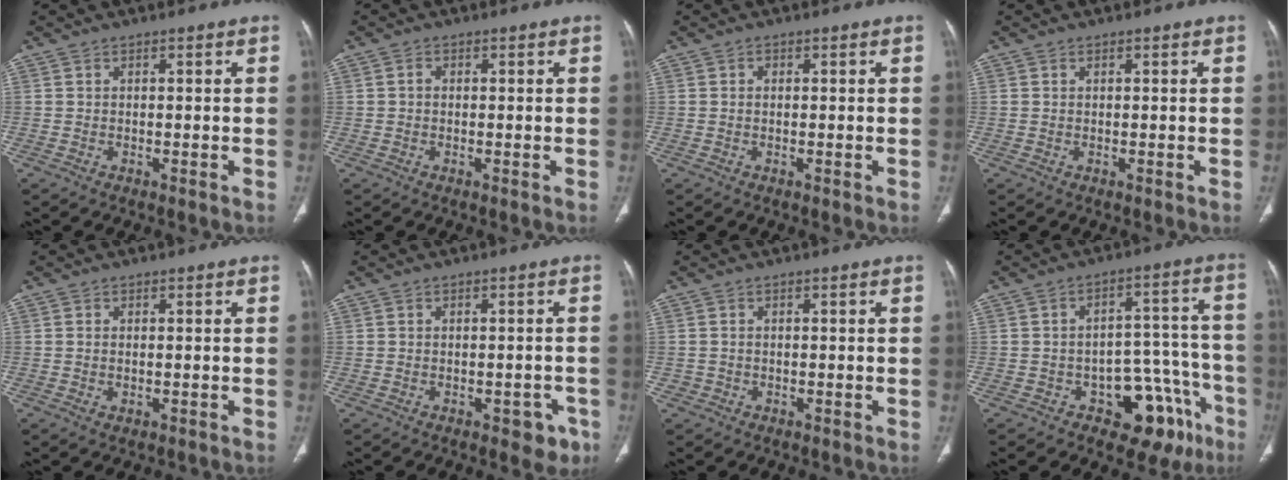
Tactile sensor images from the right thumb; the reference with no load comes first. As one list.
[{"total": 1.0, "force": [0.0, 0.8, 0.6], "torque": [-0.007, 0.003, -0.003]}, {"total": 0.6, "force": [0.1, 0.5, 0.3], "torque": [-0.004, 0.002, 0.000]}, {"total": 0.0}, {"total": 1.3, "force": [-0.2, 0.7, 1.1], "torque": [-0.032, -0.002, -0.002]}, {"total": 4.5, "force": [-2.3, 2.5, 2.9], "torque": [-0.011, 0.012, -0.024]}, {"total": 0.9, "force": [-0.2, 0.9, 0.0], "torque": [0.008, 0.006, -0.004]}, {"total": 14.7, "force": [-7.9, 8.6, 9.1], "torque": [-0.056, 0.079, -0.098]}]